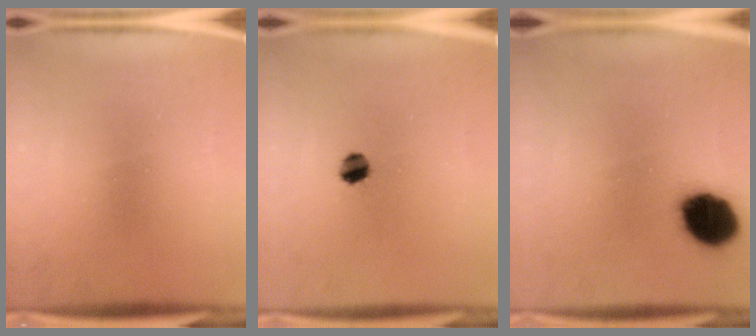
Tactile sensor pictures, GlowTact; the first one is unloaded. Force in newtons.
{"total": 3.8}
{"total": 11.9}